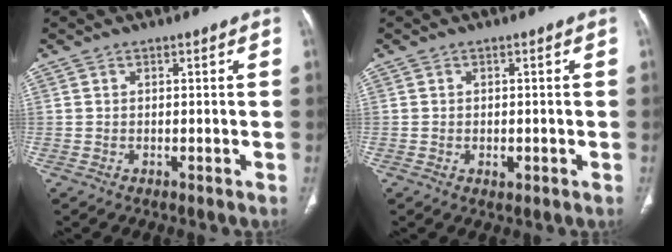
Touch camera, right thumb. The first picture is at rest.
{"total": 1.6, "force": [-0.4, 1.0, 1.1], "torque": [-0.013, 0.002, -0.003]}